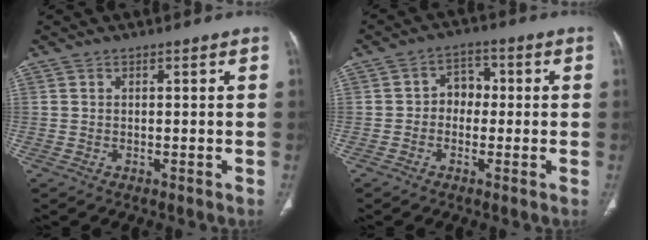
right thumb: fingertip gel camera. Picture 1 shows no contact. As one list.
[{"total": 5.1, "force": [-0.3, 4.2, 2.9], "torque": [-0.015, 0.021, -0.016]}]